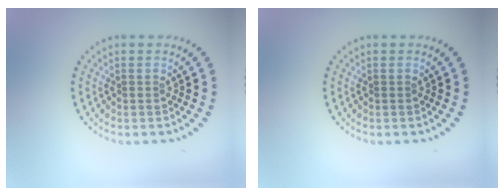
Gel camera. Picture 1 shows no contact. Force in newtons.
{"total": 0.0}